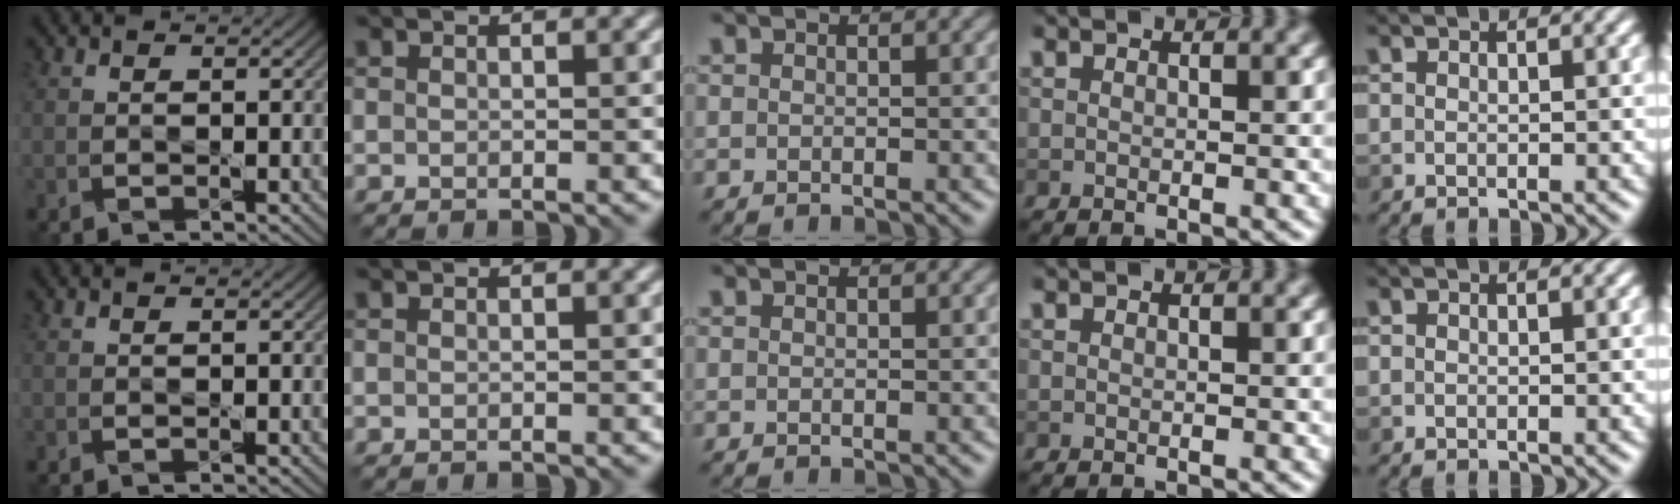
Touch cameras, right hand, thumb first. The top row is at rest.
{}